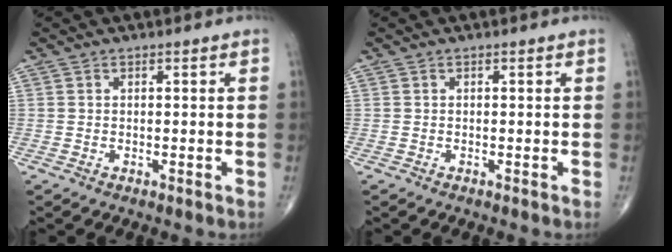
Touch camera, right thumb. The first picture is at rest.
{"total": 0.0}